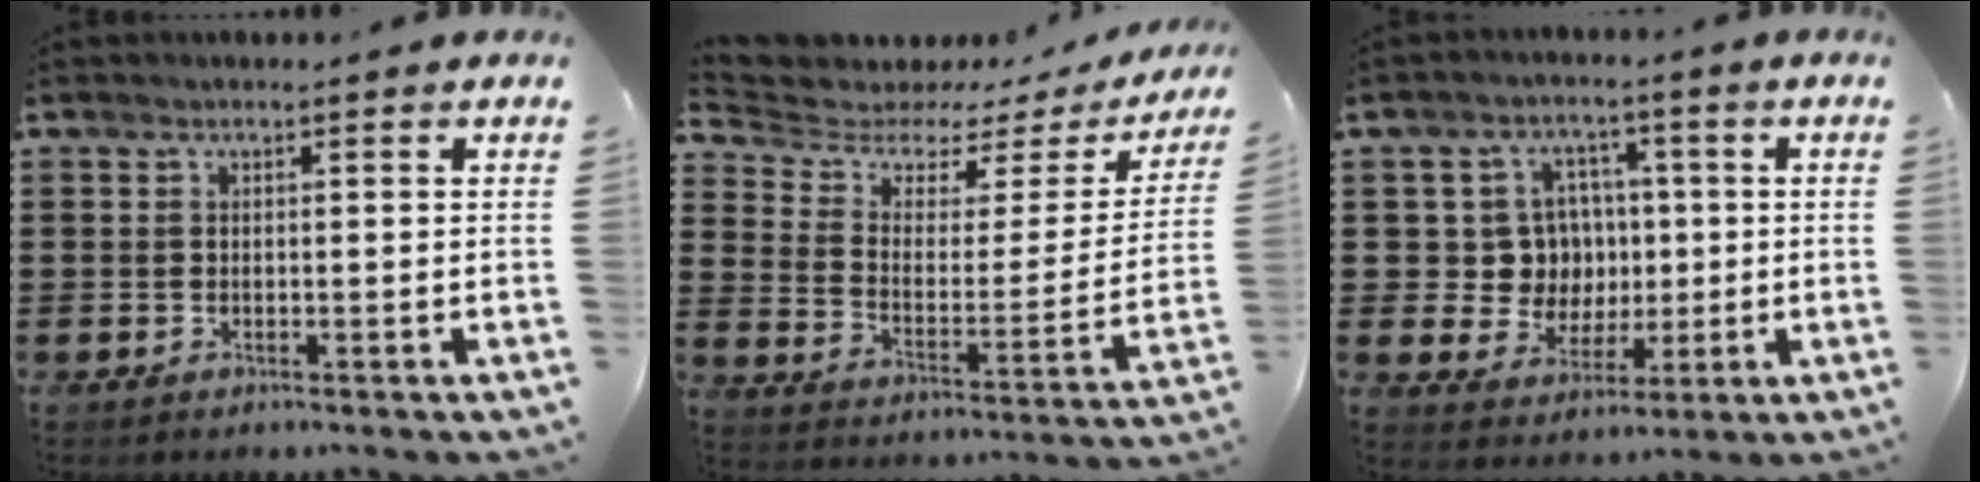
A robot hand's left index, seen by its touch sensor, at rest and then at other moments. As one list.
[{"total": 4.1, "force": [3.3, 2.1, 1.3], "torque": [-0.053, -0.024, 0.050]}, {"total": 8.2, "force": [1.1, 7.8, 2.4], "torque": [-0.059, 0.007, 0.026]}]